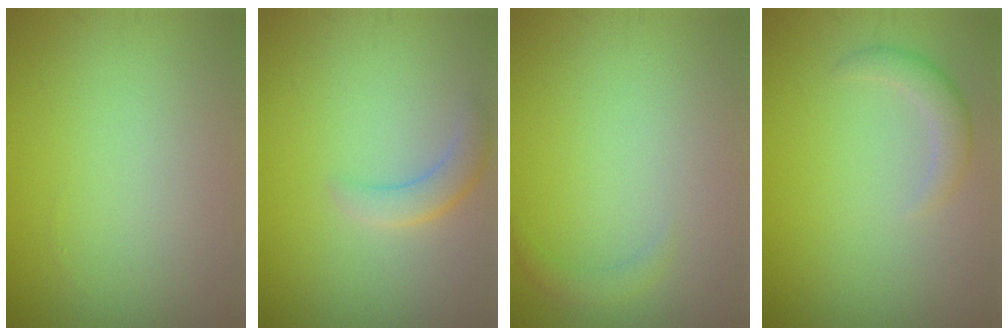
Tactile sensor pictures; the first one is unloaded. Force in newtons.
{"total": 2.2, "press": 2.2, "slide": 0.1}
{"total": 1.0, "press": 1.0, "slide": 0.1}
{"total": 1.8, "press": 1.8, "slide": 0.3}